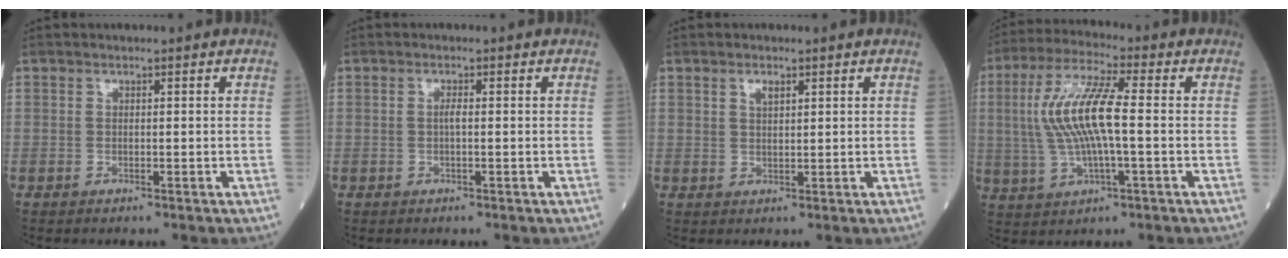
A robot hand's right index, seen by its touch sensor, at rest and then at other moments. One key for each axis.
{"total": 1.0, "fx": -0.1, "fy": 0.0, "fz": 1.0, "tx": -0.021, "ty": 0.000, "tz": -0.003}
{"total": 1.8, "fx": 1.0, "fy": 0.8, "fz": 1.2, "tx": -0.023, "ty": 0.001, "tz": 0.020}
{"total": 11.3, "fx": 0.3, "fy": 1.9, "fz": 11.1, "tx": -0.237, "ty": 0.013, "tz": 0.005}